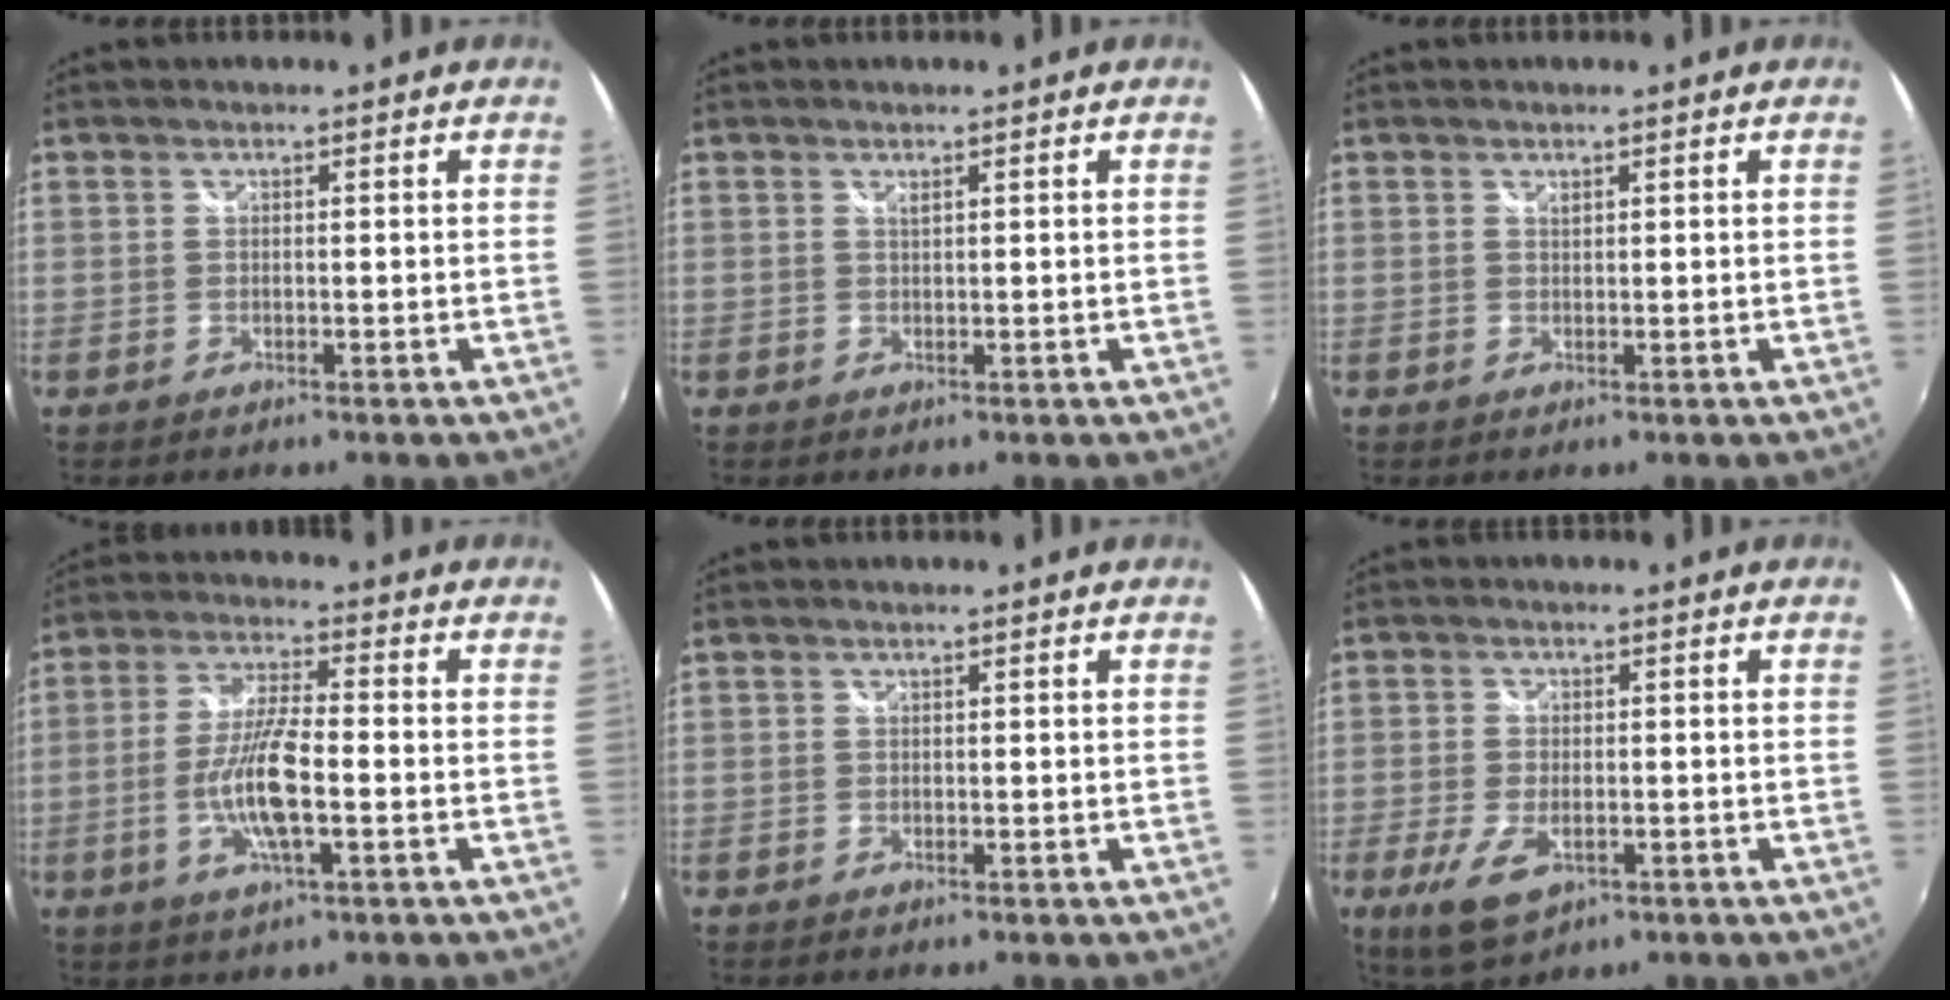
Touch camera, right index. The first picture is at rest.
{"total": 0.5, "force": [0.4, 0.0, 0.3], "torque": [-0.004, 0.001, 0.007]}
{"total": 0.5, "force": [0.4, 0.2, 0.2], "torque": [-0.002, 0.000, 0.008]}
{"total": 10.3, "force": [-2.7, 2.1, 9.8], "torque": [-0.196, -0.004, -0.053]}
{"total": 0.0}
{"total": 7.7, "force": [-3.2, 3.8, 5.9], "torque": [-0.132, -0.019, -0.053]}